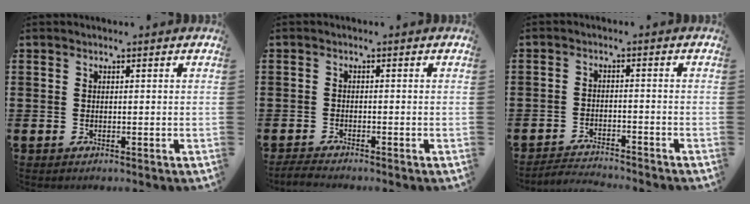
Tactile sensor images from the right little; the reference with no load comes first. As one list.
[{"total": 1.2, "force": [-1.2, 0.0, 0.4], "torque": [-0.009, 0.001, -0.023]}, {"total": 2.5, "force": [-2.5, -0.1, -0.1], "torque": [-0.003, 0.002, -0.055]}]